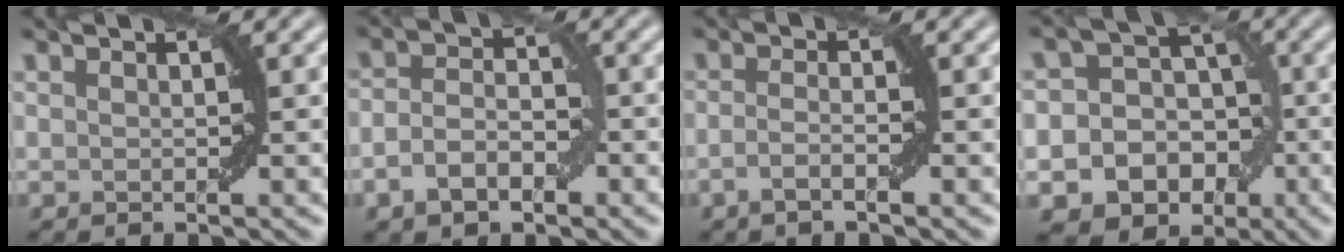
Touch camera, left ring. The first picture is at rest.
{"total": 3.6, "force": [-1.5, 2.0, 2.5], "torque": [-0.046, 0.002, -0.031]}
{"total": 1.7, "force": [-0.8, 0.3, 1.5], "torque": [-0.030, 0.002, -0.020]}
{"total": 12.5, "force": [-4.4, 11.1, 3.9], "torque": [-0.058, -0.008, -0.085]}